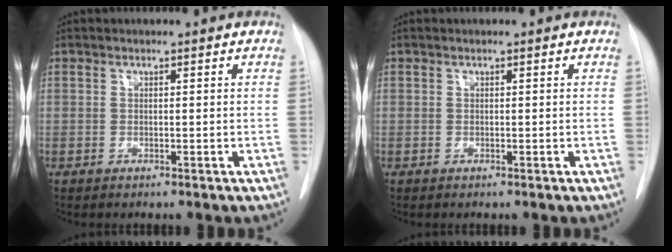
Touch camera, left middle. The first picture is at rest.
{"total": 0.0}